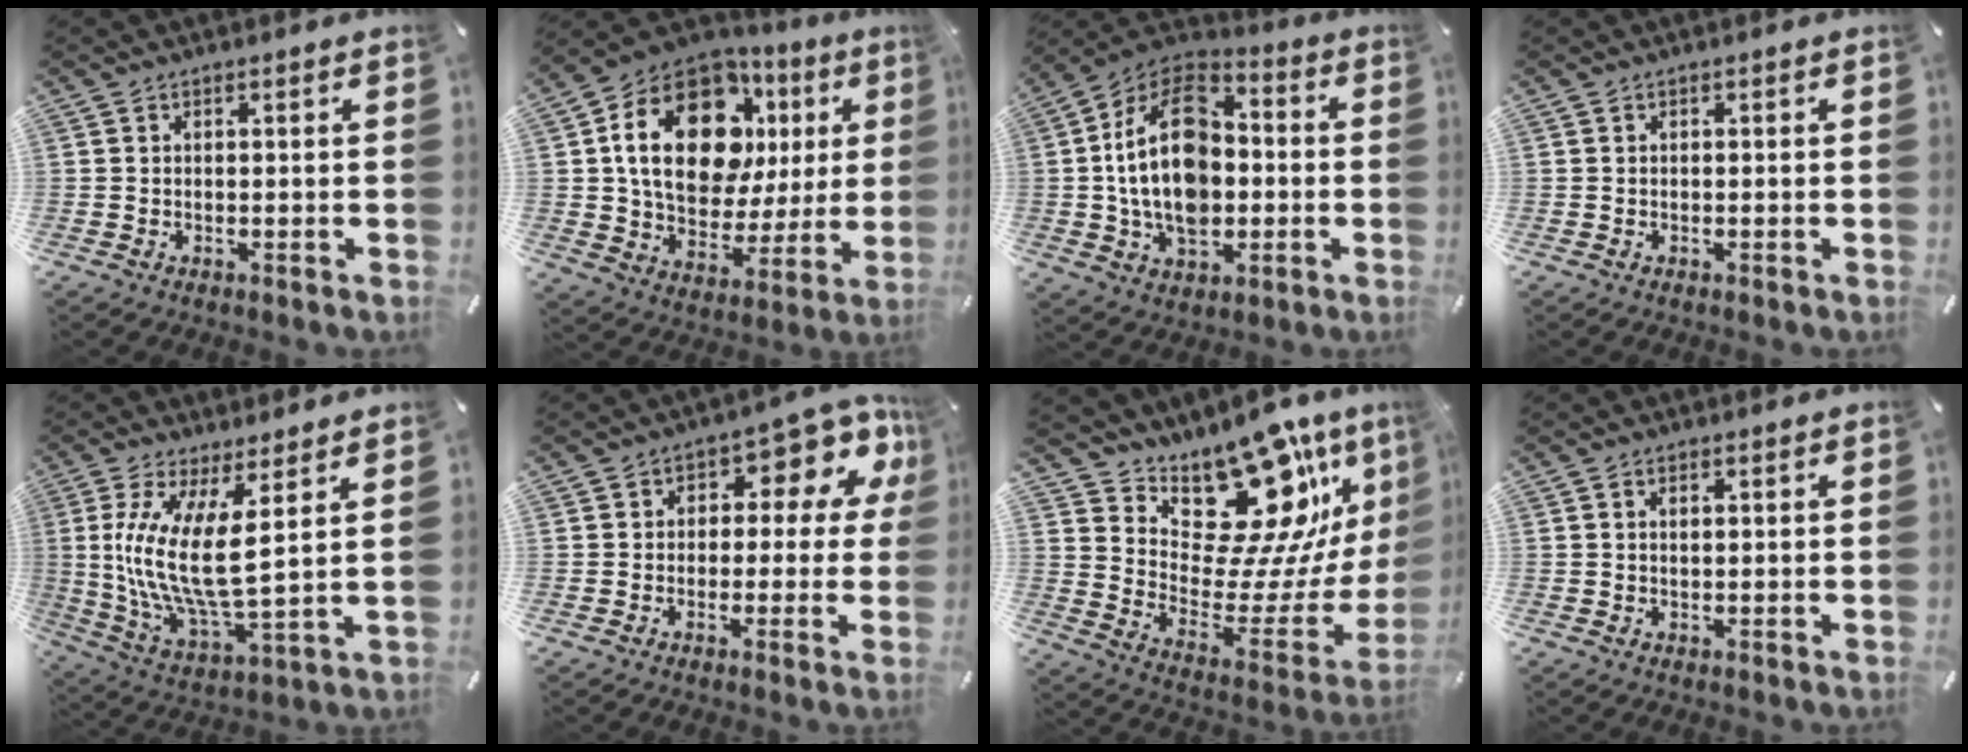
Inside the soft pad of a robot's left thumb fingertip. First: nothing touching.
{"total": 21.5, "force": [7.7, 14.3, 14.1], "torque": [-0.231, -0.026, 0.137]}
{"total": 19.8, "force": [-1.0, 13.5, 14.4], "torque": [-0.291, 0.013, -0.024]}
{"total": 0.0}
{"total": 13.9, "force": [3.6, 4.2, 12.7], "torque": [-0.286, -0.025, 0.064]}
{"total": 10.4, "force": [3.1, 6.1, 7.8], "torque": [-0.092, -0.022, 0.051]}
{"total": 20.3, "force": [14.9, 9.5, 9.9], "torque": [-0.115, -0.142, 0.251]}
{"total": 1.0, "force": [0.4, 0.5, 0.8], "torque": [-0.017, 0.002, 0.006]}